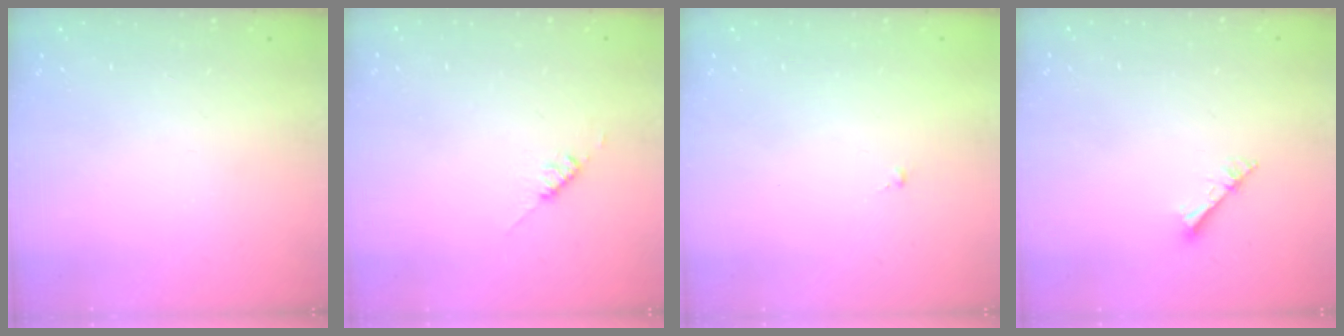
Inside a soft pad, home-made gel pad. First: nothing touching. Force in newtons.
{"total": 2.6, "press": 2.6, "slide": 0.3}
{"total": 0.0}
{"total": 3.0, "press": 3.0, "slide": 0.3}